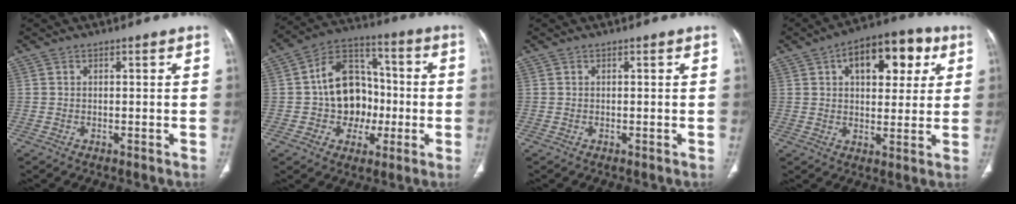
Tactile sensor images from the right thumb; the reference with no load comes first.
{"total": 14.1, "force": [-0.7, 11.2, 8.5], "torque": [-0.090, 0.031, -0.017]}
{"total": 0.0}
{"total": 15.1, "force": [5.6, 8.3, 11.3], "torque": [-0.112, 0.008, 0.078]}